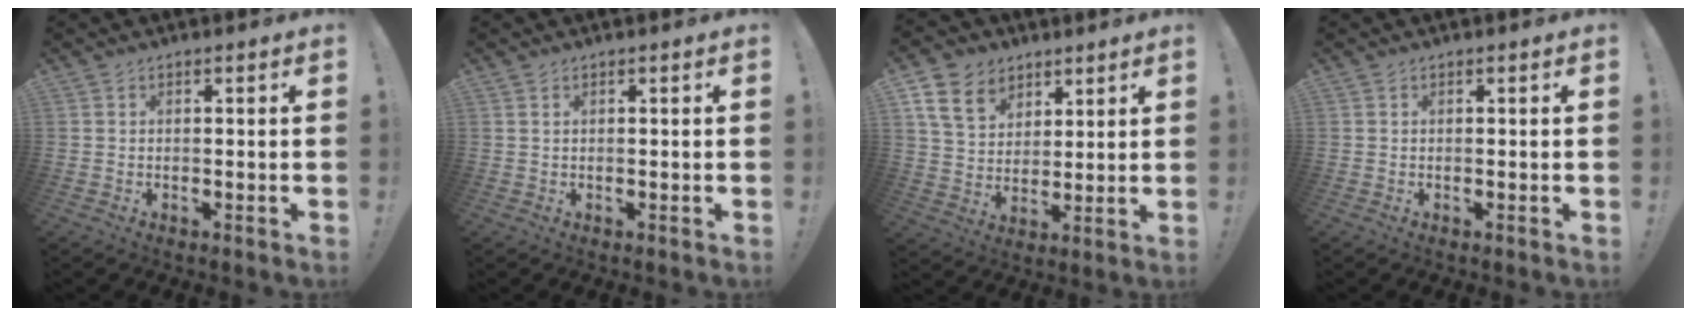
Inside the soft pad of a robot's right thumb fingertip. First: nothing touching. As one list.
[{"total": 0.5, "force": [0.3, 0.2, 0.4], "torque": [-0.014, 0.003, 0.007]}, {"total": 12.5, "force": [6.9, 9.1, 5.3], "torque": [-0.087, -0.032, 0.138]}, {"total": 0.0}]